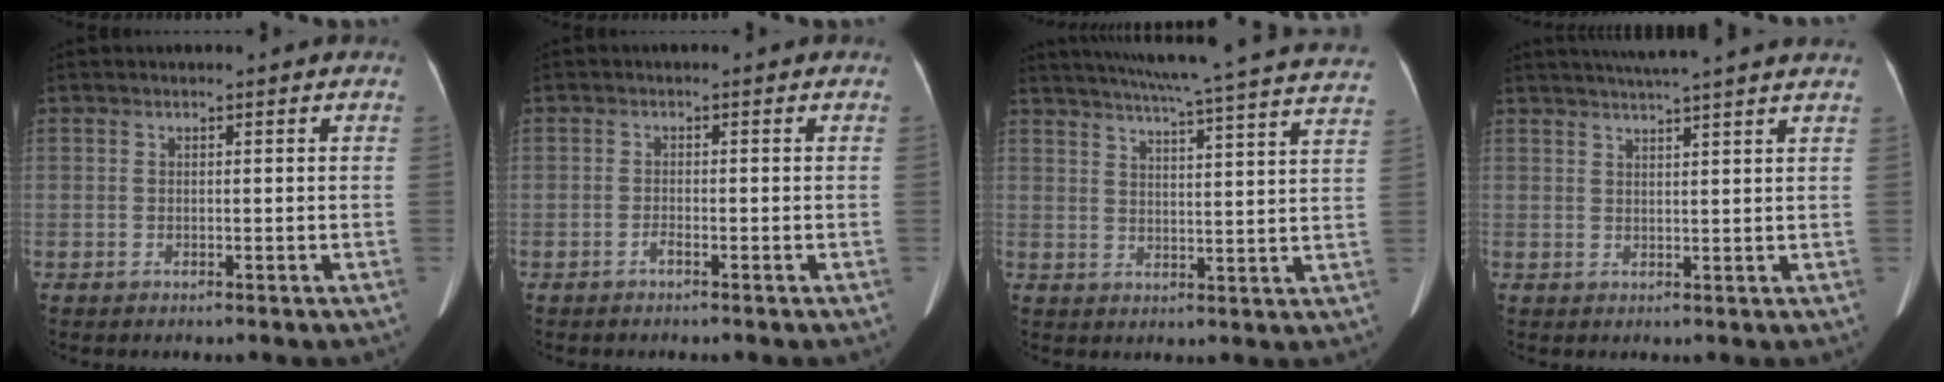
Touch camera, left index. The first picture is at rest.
{"total": 1.0, "force": [-0.8, 0.0, 0.5], "torque": [-0.015, -0.001, -0.015]}
{"total": 27.3, "force": [24.6, -0.1, 11.8], "torque": [-0.191, -0.044, 0.297]}
{"total": 10.8, "force": [9.4, -0.8, 5.3], "torque": [-0.085, 0.023, 0.113]}